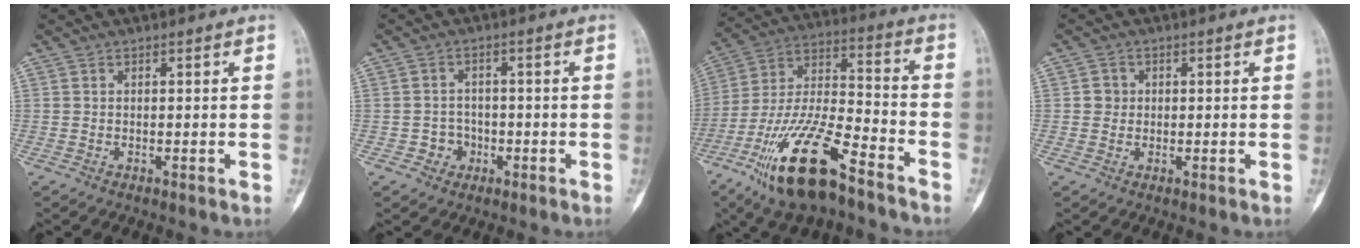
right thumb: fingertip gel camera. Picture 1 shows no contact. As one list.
[{"total": 3.5, "force": [-1.3, 3.2, 0.6], "torque": [0.013, 0.013, -0.024]}, {"total": 20.3, "force": [-12.5, 6.2, 14.8], "torque": [-0.302, 0.058, -0.229]}, {"total": 1.5, "force": [0.1, 1.5, 0.4], "torque": [0.001, 0.004, 0.000]}]